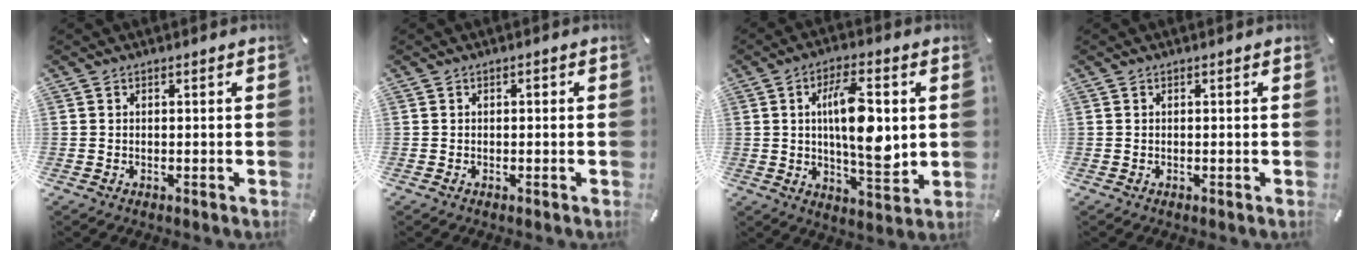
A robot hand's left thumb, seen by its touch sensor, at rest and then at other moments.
{"total": 0.9, "force": [-0.3, 0.6, 0.5], "torque": [-0.012, 0.004, -0.008]}
{"total": 14.3, "force": [2.1, 5.6, 13.0], "torque": [-0.224, -0.009, 0.032]}
{"total": 0.0}